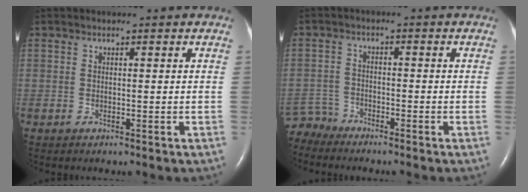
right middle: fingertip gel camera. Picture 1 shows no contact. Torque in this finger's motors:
{"motor_torque": [-0.41, -0.24, -0.16, -0.04]}